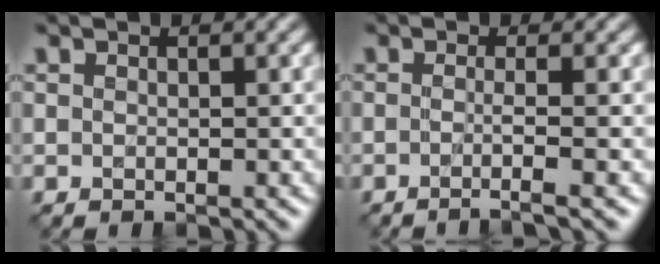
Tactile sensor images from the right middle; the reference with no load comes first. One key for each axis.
{"total": 2.7, "fx": -0.7, "fy": 0.6, "fz": 2.5, "tx": -0.029, "ty": -0.010, "tz": -0.026}